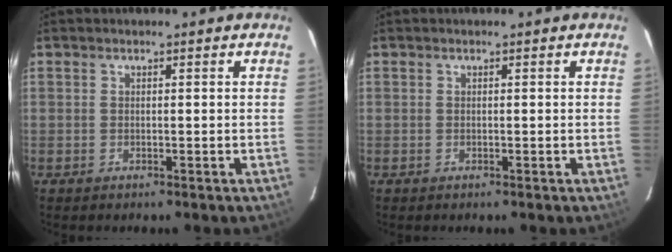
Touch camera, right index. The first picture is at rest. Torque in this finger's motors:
{"motor_torque": [0.00, 0.00, 0.00, -0.01]}